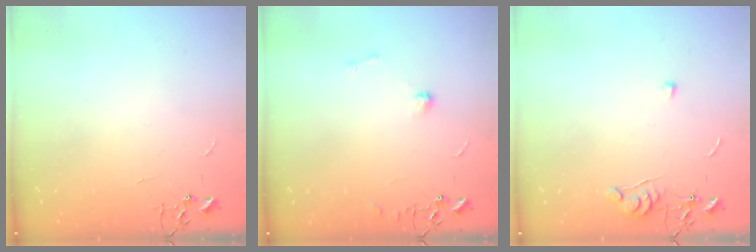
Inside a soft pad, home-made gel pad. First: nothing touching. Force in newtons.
{"total": 6.8, "press": 6.8, "slide": 0.9}
{"total": 6.2, "press": 6.2, "slide": 0.7}